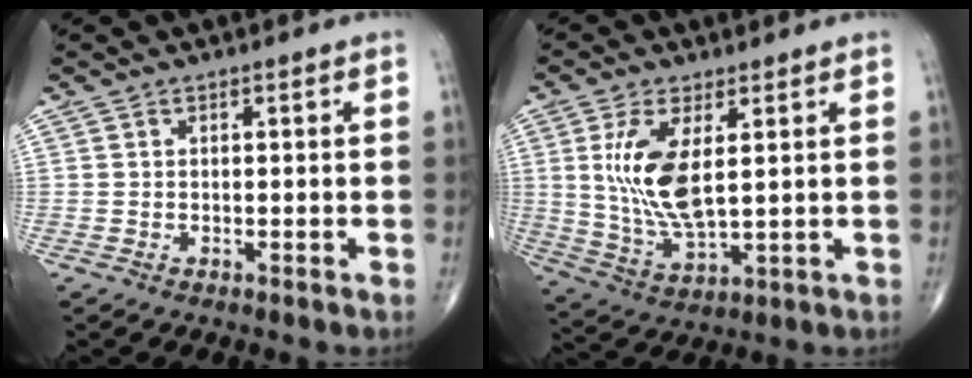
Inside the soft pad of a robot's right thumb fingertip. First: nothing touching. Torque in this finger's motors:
{"motor_torque": [1.21, 1.05, 1.37, -0.10, 0.56]}